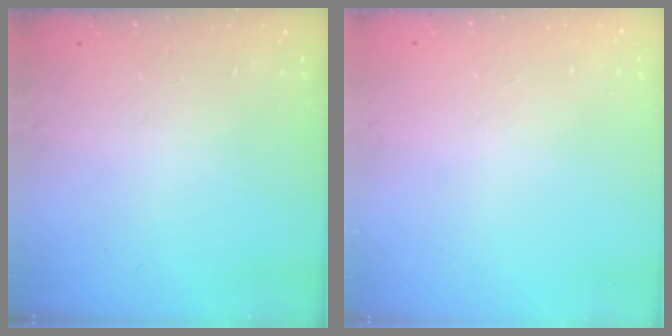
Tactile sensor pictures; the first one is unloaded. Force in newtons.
{"total": 0.5, "press": 0.5, "slide": 0.1}